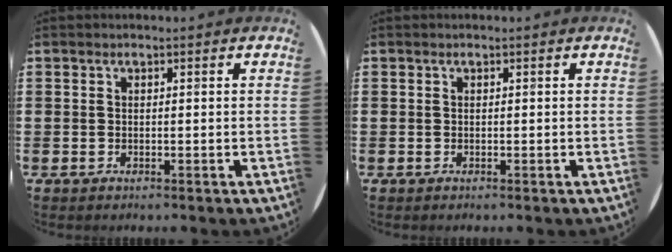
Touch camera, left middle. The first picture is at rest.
{"total": 0.0}